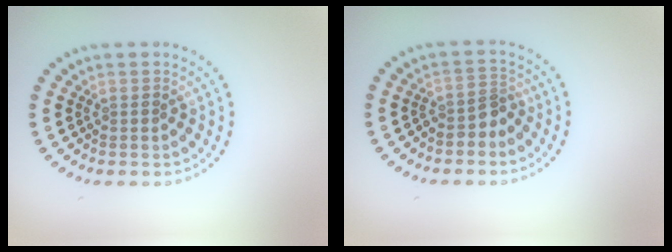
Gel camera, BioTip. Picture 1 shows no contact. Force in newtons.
{"total": 2.0, "press": 1.5, "slide": 1.4}